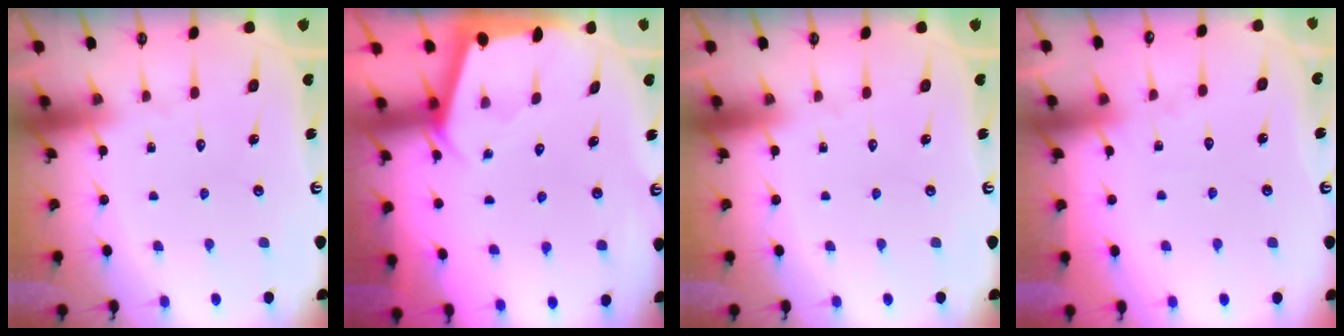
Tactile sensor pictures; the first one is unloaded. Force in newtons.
{"total": 2.4, "press": 2.4, "slide": 0.3}
{"total": 0.0}
{"total": 2.6, "press": 2.6, "slide": 0.4}